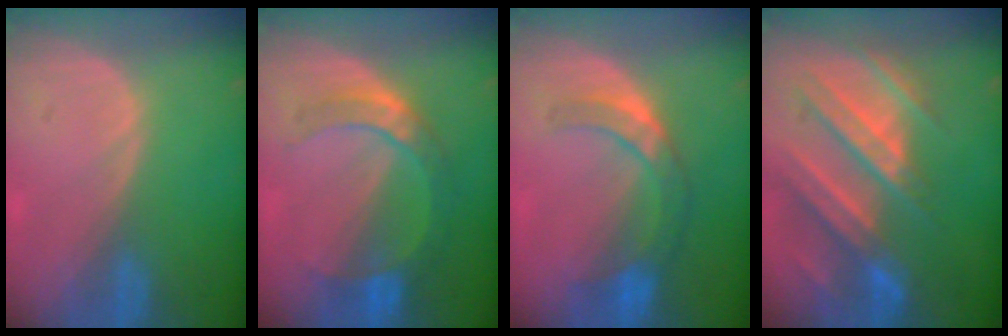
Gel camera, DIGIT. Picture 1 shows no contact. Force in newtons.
{"total": 7.1, "press": 6.5, "slide": 2.9}
{"total": 7.2, "press": 6.4, "slide": 3.3}
{"total": 11.1, "press": 9.8, "slide": 5.1}